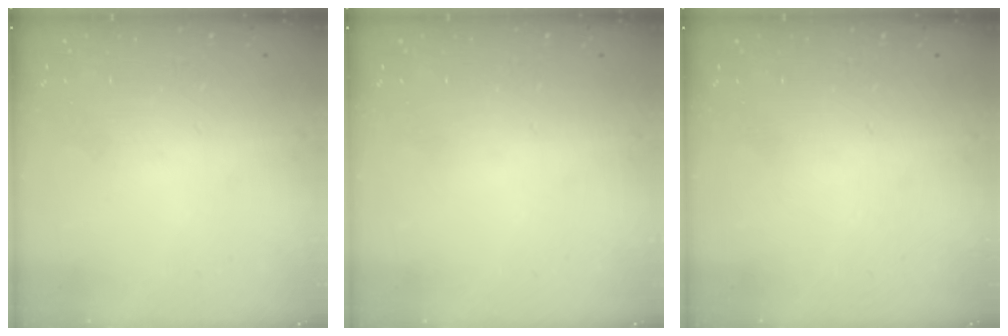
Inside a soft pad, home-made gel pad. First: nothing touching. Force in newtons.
{"total": 0.0}
{"total": 0.0}